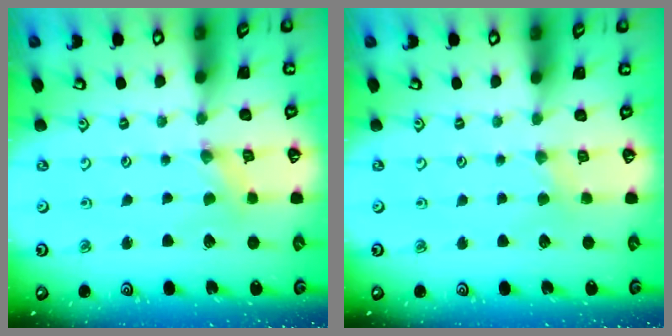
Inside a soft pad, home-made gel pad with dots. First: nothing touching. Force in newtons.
{"total": 2.4, "press": 2.4, "slide": 0.4}